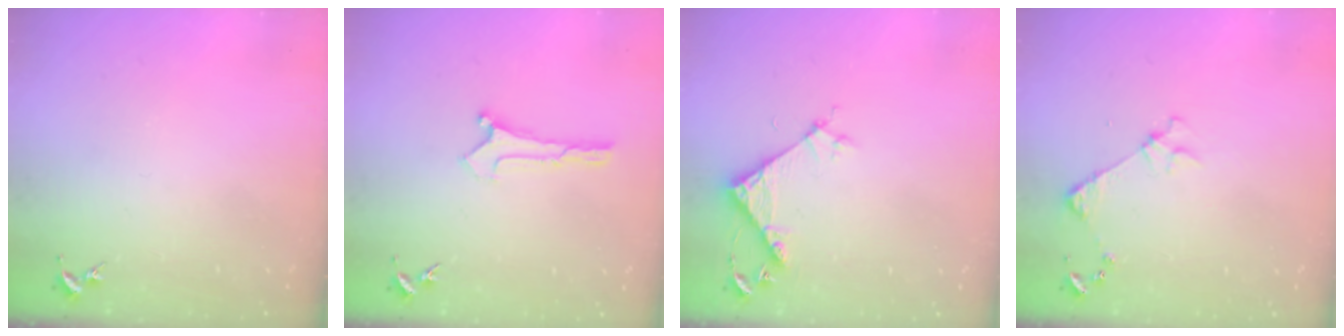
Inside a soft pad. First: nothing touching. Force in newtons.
{"total": 0.0}
{"total": 5.4, "press": 5.4, "slide": 0.4}
{"total": 3.2, "press": 3.2, "slide": 0.3}